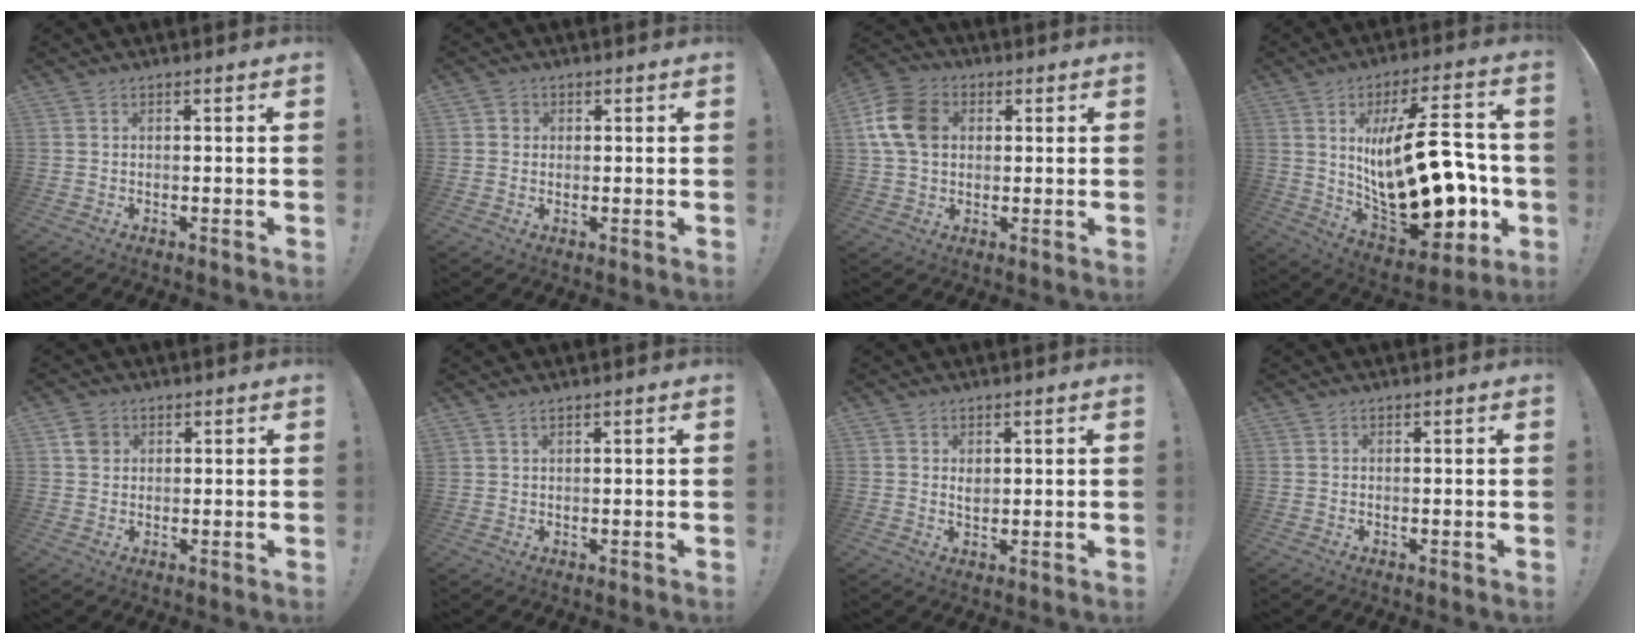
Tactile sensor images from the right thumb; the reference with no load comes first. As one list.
[{"total": 2.1, "force": [0.3, 2.1, 0.4], "torque": [-0.008, 0.007, 0.006]}, {"total": 12.4, "force": [2.5, 9.3, 7.8], "torque": [-0.144, 0.007, 0.052]}, {"total": 26.9, "force": [0.2, 11.4, 24.4], "torque": [-0.405, -0.007, 0.012]}, {"total": 4.1, "force": [1.6, 3.4, 1.5], "torque": [-0.010, 0.000, 0.028]}, {"total": 1.2, "force": [1.0, 0.3, 0.6], "torque": [-0.017, 0.000, 0.020]}, {"total": 2.3, "force": [1.0, 1.9, 0.9], "torque": [-0.005, -0.004, 0.015]}, {"total": 0.0}]